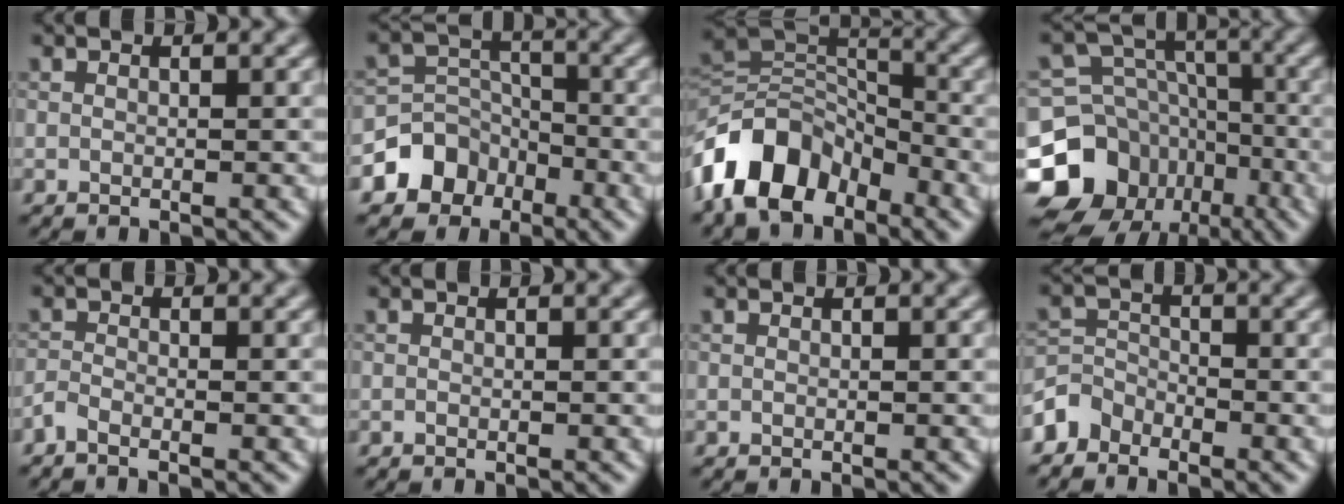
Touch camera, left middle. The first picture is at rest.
{"total": 4.8, "force": [-2.8, 3.8, 0.9], "torque": [0.006, 0.016, -0.061]}
{"total": 9.1, "force": [-5.5, 5.4, 4.9], "torque": [-0.083, 0.006, -0.120]}
{"total": 12.1, "force": [-6.6, 9.5, 3.7], "torque": [-0.091, 0.005, -0.125]}
{"total": 1.1, "force": [-0.9, 0.2, 0.6], "torque": [-0.016, -0.001, -0.025]}
{"total": 0.0}
{"total": 0.0}
{"total": 2.4, "force": [-2.0, 1.3, 0.1], "torque": [0.000, 0.010, -0.049]}